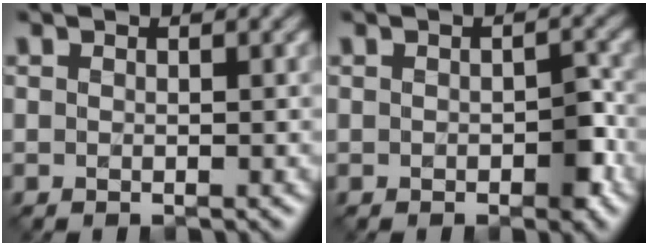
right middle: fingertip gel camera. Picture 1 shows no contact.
{"total": 2.2, "force": [-0.6, 1.1, 1.8], "torque": [-0.023, -0.002, -0.010]}